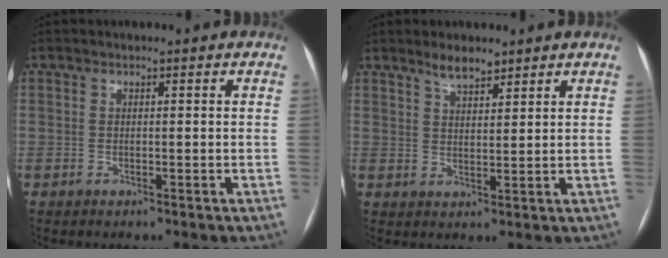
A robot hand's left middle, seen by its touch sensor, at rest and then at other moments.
{"total": 3.4, "force": [2.9, 0.9, 1.6], "torque": [-0.035, -0.001, 0.051]}